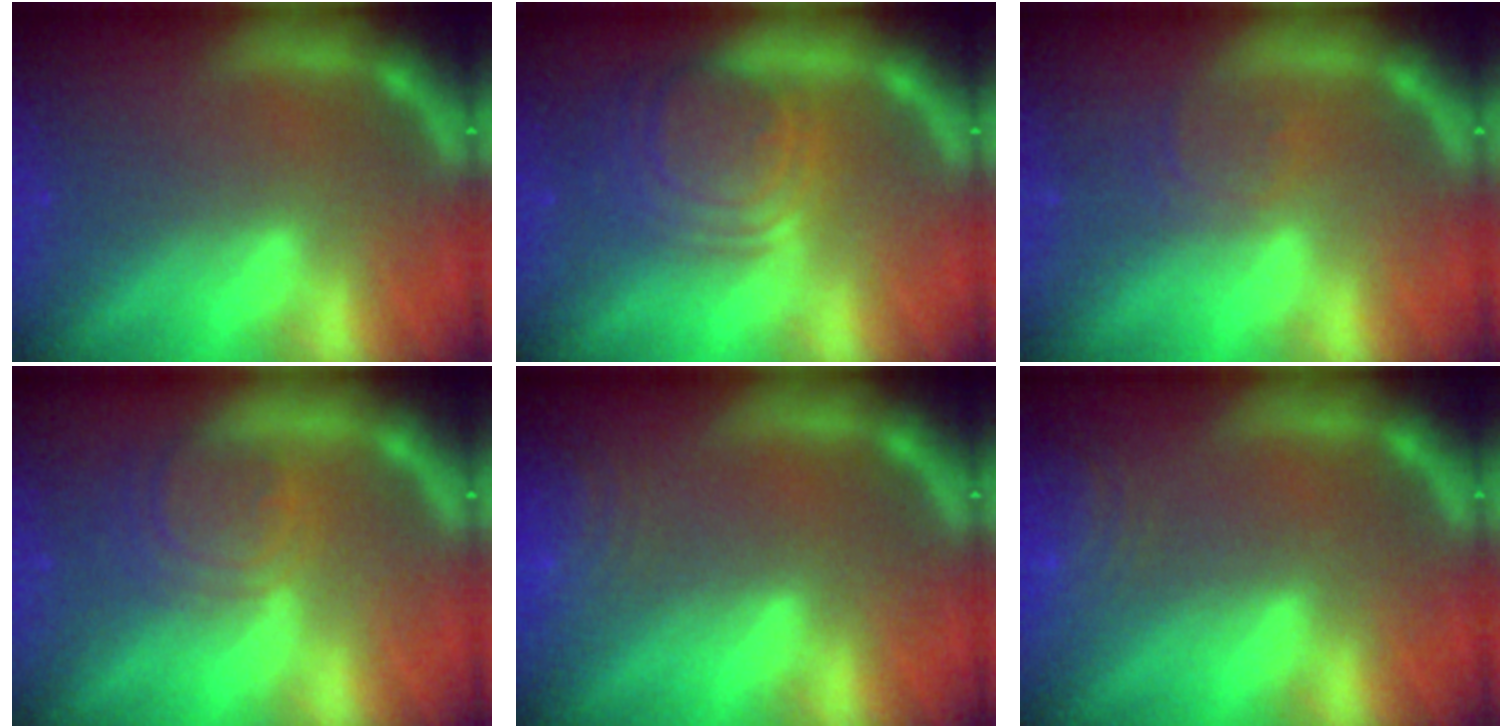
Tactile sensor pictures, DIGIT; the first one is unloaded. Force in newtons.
{"total": 8.1}
{"total": 1.9}
{"total": 4.5}
{"total": 6.0}
{"total": 5.1}